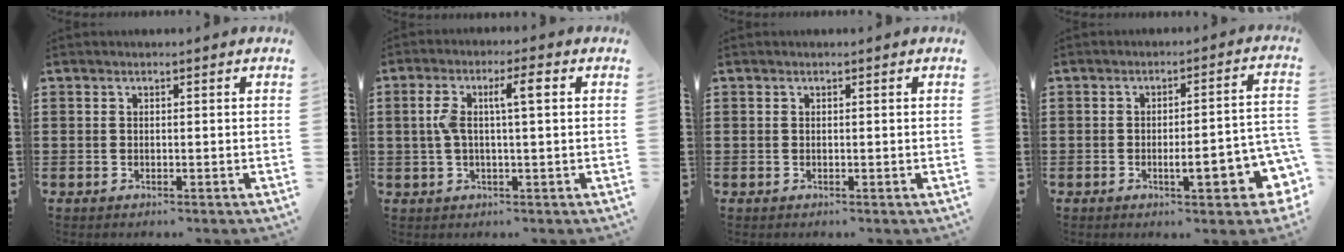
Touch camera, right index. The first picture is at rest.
{"total": 5.6, "force": [0.8, 1.1, 5.4], "torque": [-0.110, 0.004, 0.006]}
{"total": 0.0}
{"total": 7.5, "force": [-2.5, 2.1, 6.7], "torque": [-0.085, -0.013, -0.042]}